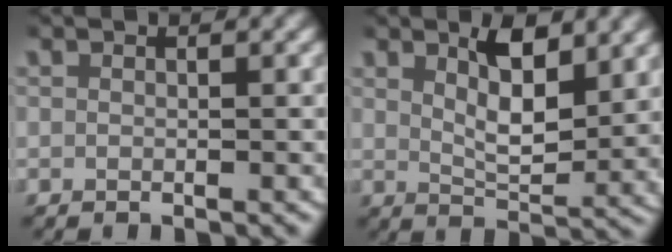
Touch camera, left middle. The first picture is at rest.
{"total": 4.7, "force": [2.5, 1.5, 3.7], "torque": [-0.061, -0.015, 0.047]}